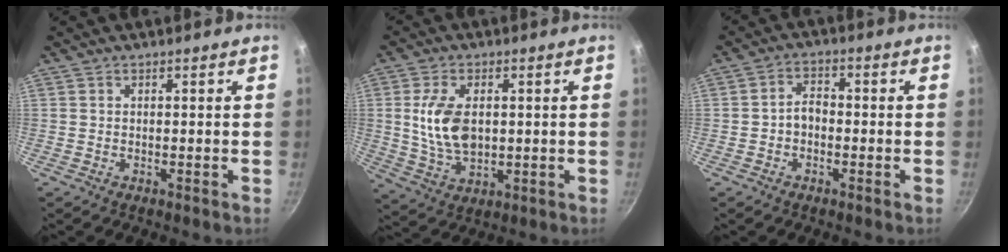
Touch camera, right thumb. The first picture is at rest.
{"total": 10.8, "force": [1.2, 6.4, 8.6], "torque": [-0.155, -0.011, 0.027]}
{"total": 3.8, "force": [-1.0, 2.8, 2.4], "torque": [-0.025, 0.020, -0.023]}